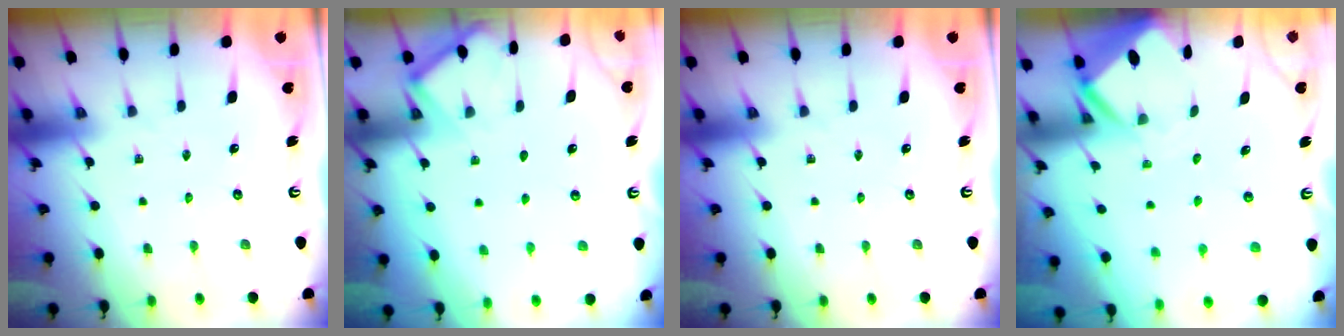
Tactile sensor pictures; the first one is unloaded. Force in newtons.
{"total": 5.5, "press": 5.5, "slide": 0.4}
{"total": 0.0}
{"total": 3.4, "press": 3.4, "slide": 0.3}